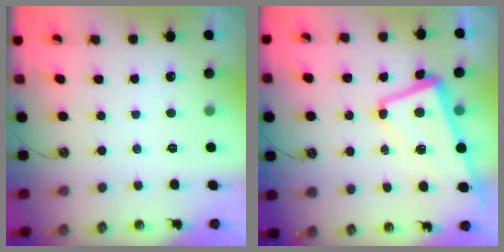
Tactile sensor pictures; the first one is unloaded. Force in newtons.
{"total": 3.3, "press": 2.7, "slide": 1.9}